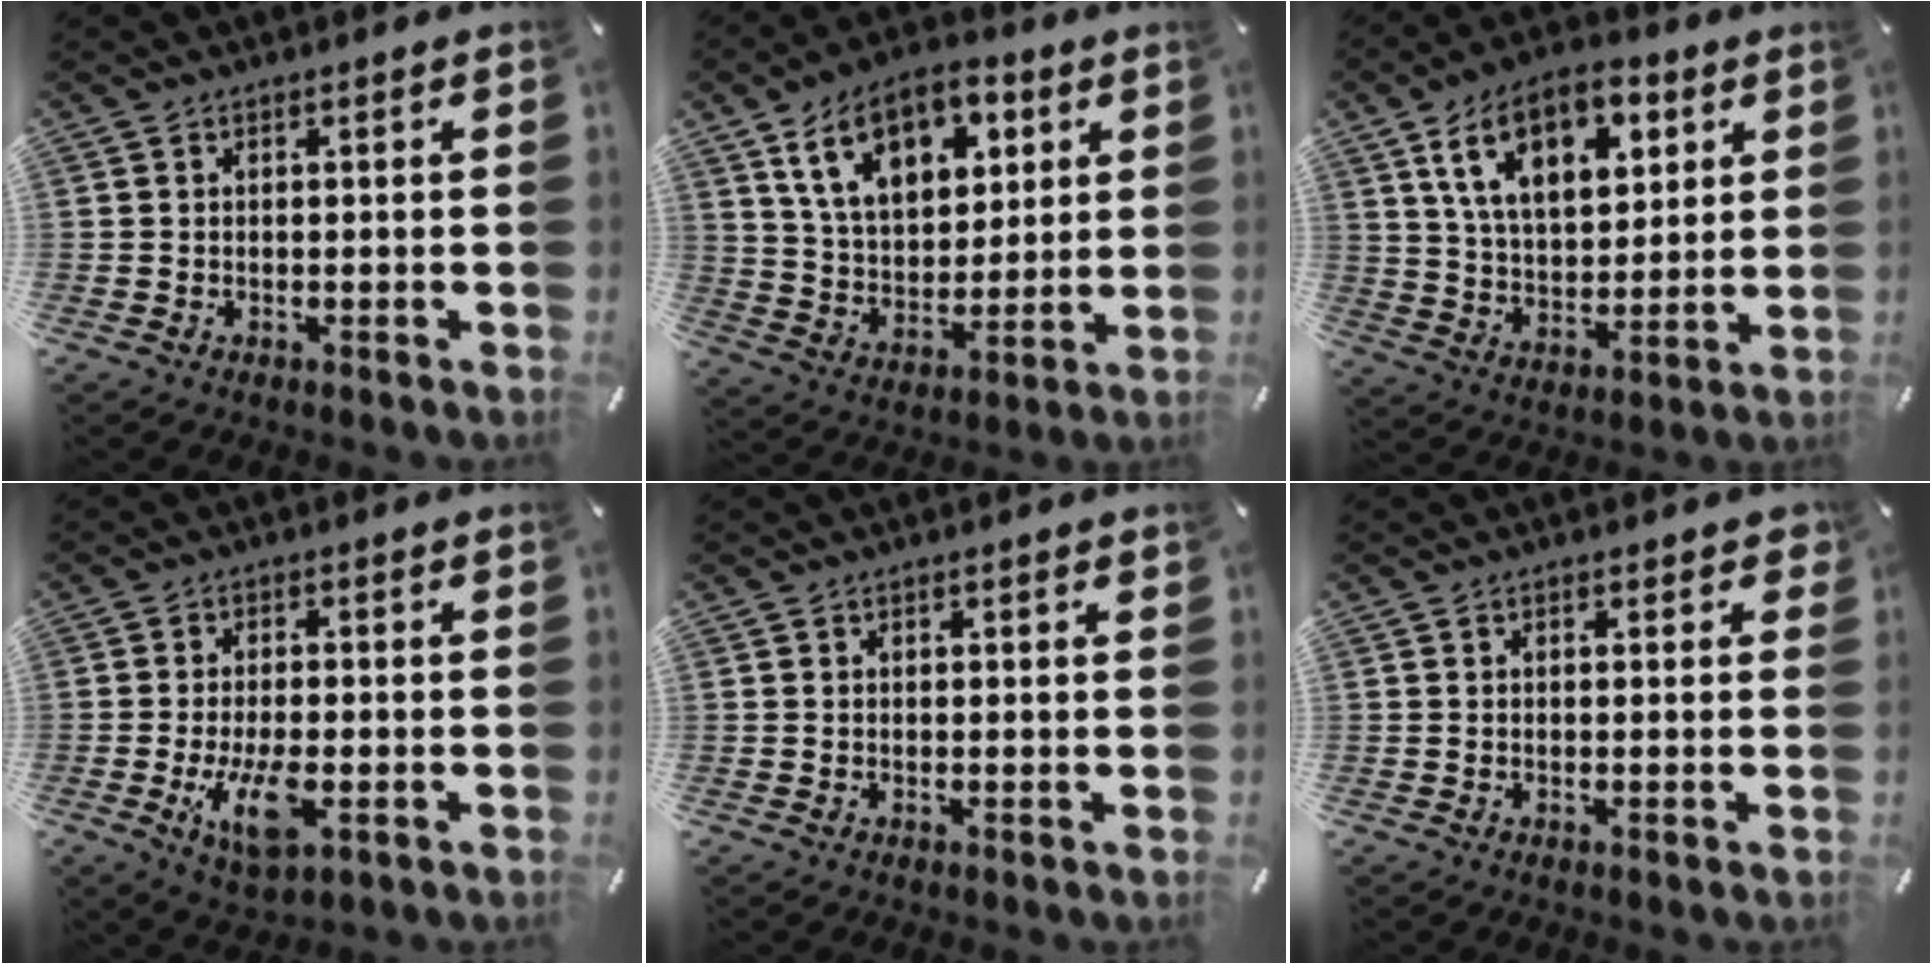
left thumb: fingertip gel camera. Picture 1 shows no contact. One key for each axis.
{"total": 15.2, "fx": 7.9, "fy": 9.7, "fz": 8.7, "tx": -0.149, "ty": -0.021, "tz": 0.145}
{"total": 15.9, "fx": 7.9, "fy": 9.2, "fz": 10.2, "tx": -0.179, "ty": -0.011, "tz": 0.143}
{"total": 9.0, "fx": -2.5, "fy": 3.6, "fz": 7.8, "tx": -0.162, "ty": -0.013, "tz": -0.044}
{"total": 0.5, "fx": 0.3, "fy": 0.4, "fz": 0.2, "tx": 0.005, "ty": -0.002, "tz": 0.005}
{"total": 1.5, "fx": 0.5, "fy": 1.1, "fz": 0.9, "tx": -0.002, "ty": 0.000, "tz": 0.004}